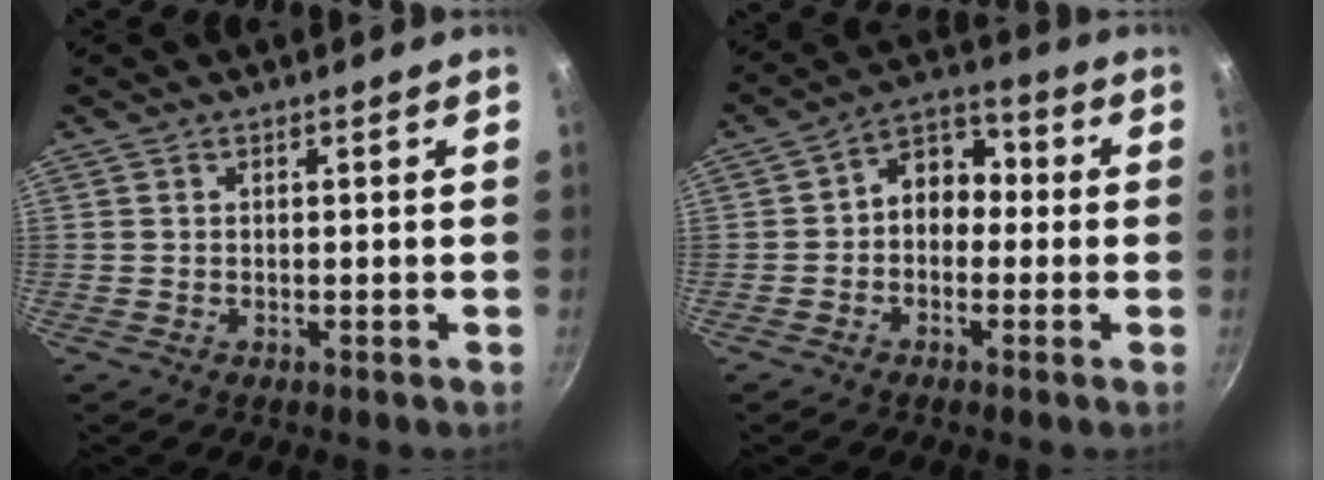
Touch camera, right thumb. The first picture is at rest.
{"total": 8.0, "force": [-0.5, 6.3, 4.9], "torque": [-0.030, 0.032, -0.030]}